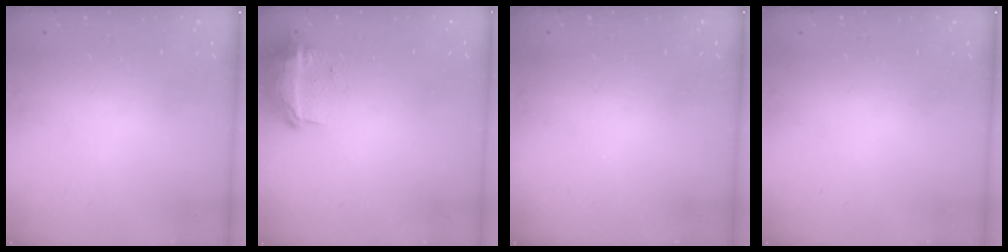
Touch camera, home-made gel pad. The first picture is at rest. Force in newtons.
{"total": 9.4, "press": 9.4, "slide": 0.7}
{"total": 0.0}
{"total": 0.0}